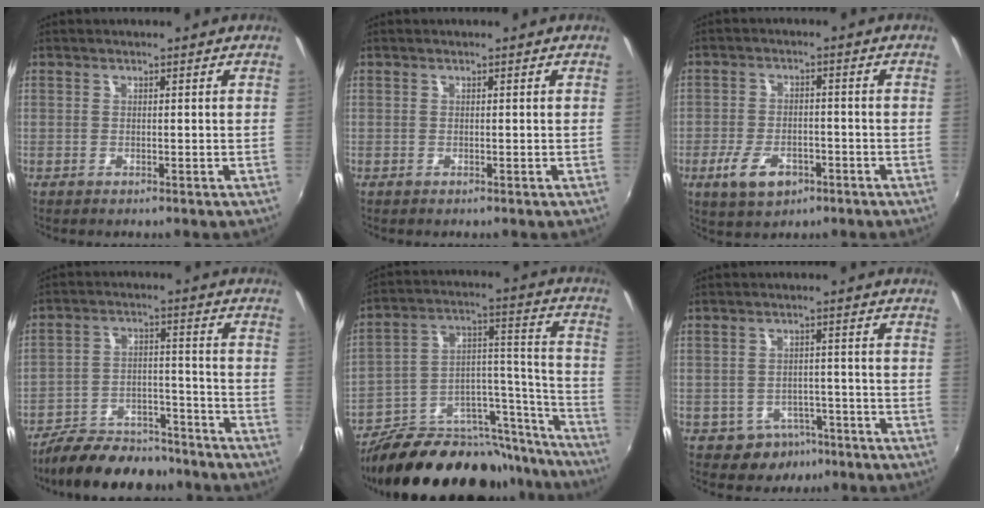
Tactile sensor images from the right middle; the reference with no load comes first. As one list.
[{"total": 0.0}, {"total": 7.6, "force": [-4.0, 4.3, 4.9], "torque": [-0.116, -0.008, -0.065]}, {"total": 15.6, "force": [-13.4, 5.6, 5.7], "torque": [-0.123, 0.003, -0.197]}, {"total": 31.1, "force": [-25.5, 11.3, 13.8], "torque": [-0.192, 0.046, -0.365]}, {"total": 5.9, "force": [-3.6, 4.5, 1.2], "torque": [-0.031, 0.012, -0.039]}]